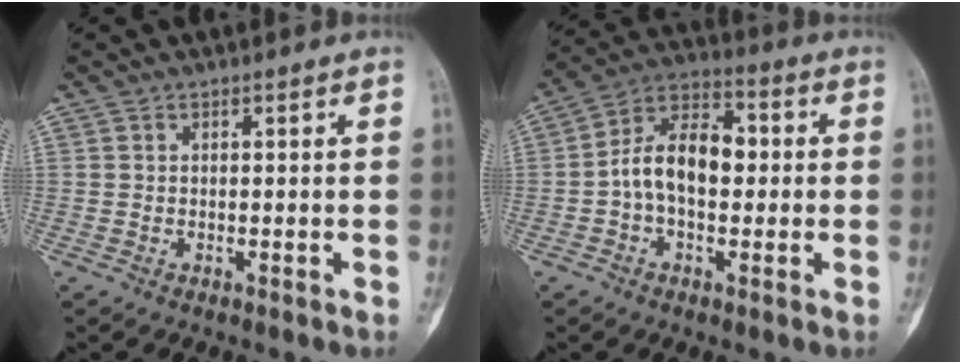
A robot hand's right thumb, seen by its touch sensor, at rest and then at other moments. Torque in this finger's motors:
{"motor_torque": [0.21, 0.22, 1.07, -0.54, 0.21]}